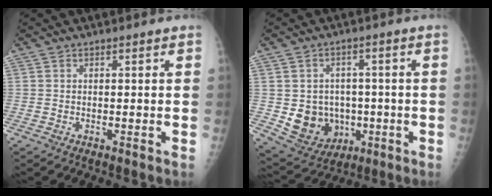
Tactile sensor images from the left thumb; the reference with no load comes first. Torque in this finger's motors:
{"motor_torque": [-0.37, 0.48, 0.06, -0.08, 0.05]}